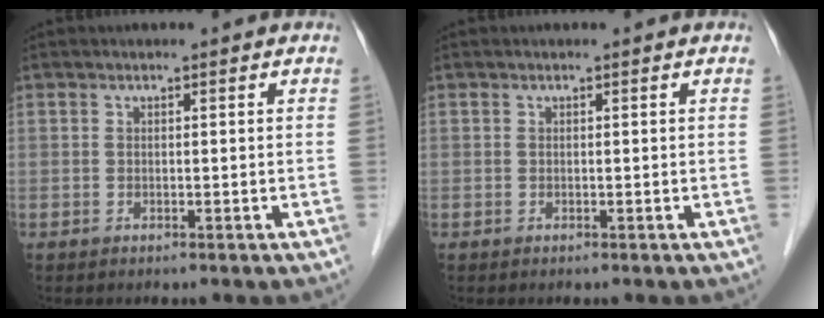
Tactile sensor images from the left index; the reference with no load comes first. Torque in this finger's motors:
{"motor_torque": [-0.01, 0.00, 0.00, 0.00]}